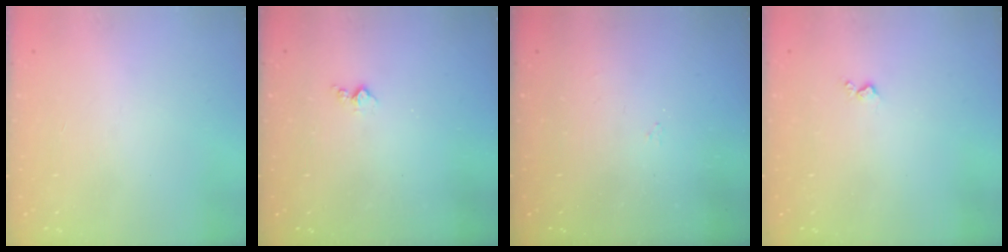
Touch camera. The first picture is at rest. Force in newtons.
{"total": 3.7, "press": 3.7, "slide": 0.4}
{"total": 2.9, "press": 2.8, "slide": 0.4}
{"total": 4.3, "press": 4.2, "slide": 0.5}